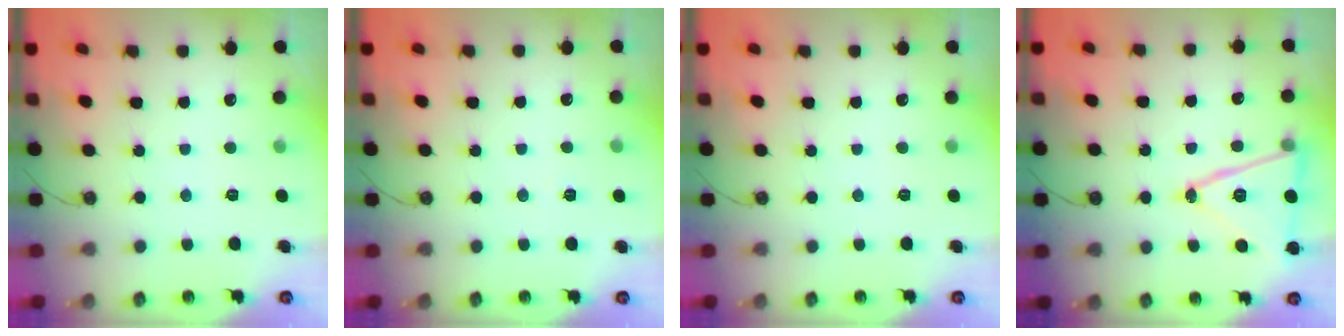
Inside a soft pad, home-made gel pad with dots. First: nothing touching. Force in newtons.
{"total": 5.0, "press": 2.6, "slide": 4.3}
{"total": 0.0}
{"total": 15.6, "press": 15.2, "slide": 3.5}